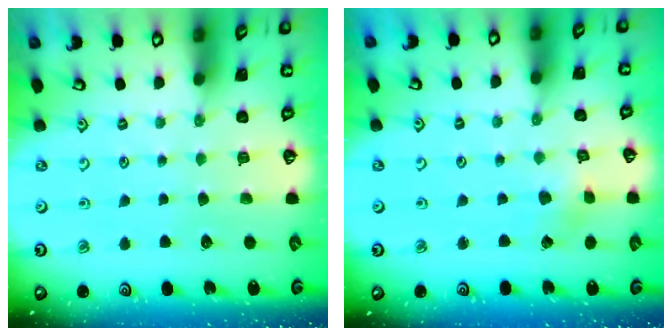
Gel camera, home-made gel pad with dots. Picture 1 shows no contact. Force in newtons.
{"total": 2.2, "press": 2.2, "slide": 0.3}